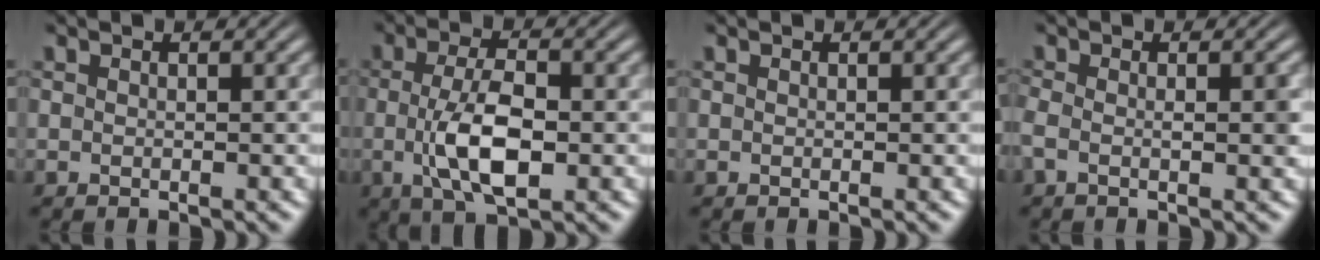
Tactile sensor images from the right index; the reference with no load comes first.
{"total": 5.8, "force": [-0.9, 2.2, 5.3], "torque": [-0.098, -0.013, -0.011]}
{"total": 0.0}
{"total": 2.1, "force": [-0.7, 0.7, 1.8], "torque": [-0.045, -0.017, -0.007]}